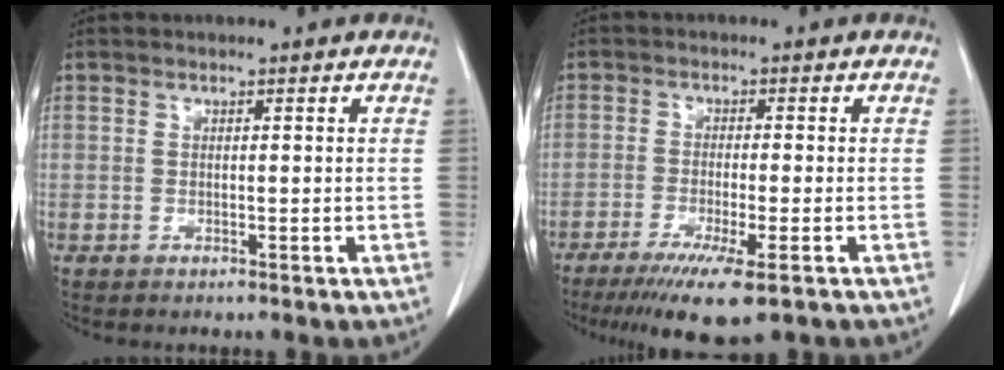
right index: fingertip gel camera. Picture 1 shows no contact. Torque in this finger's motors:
{"motor_torque": [1.20, -0.94, 0.49, 0.08]}